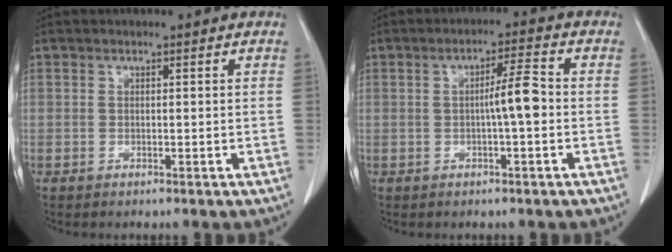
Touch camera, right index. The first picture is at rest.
{"total": 4.6, "force": [-0.5, 0.1, 4.6], "torque": [-0.073, 0.008, -0.008]}